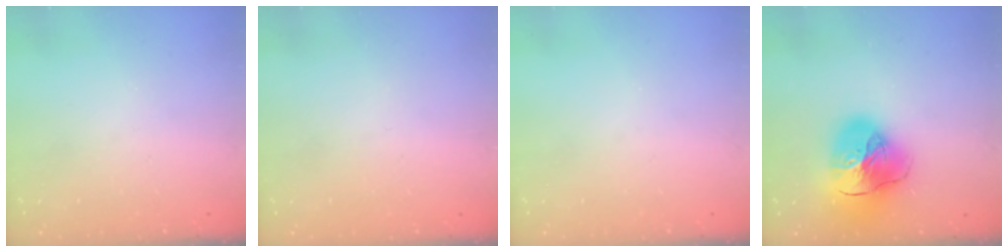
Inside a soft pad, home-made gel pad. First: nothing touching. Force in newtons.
{"total": 0.9, "press": 0.9, "slide": 0.1}
{"total": 0.0}
{"total": 20.3, "press": 20.2, "slide": 2.2}